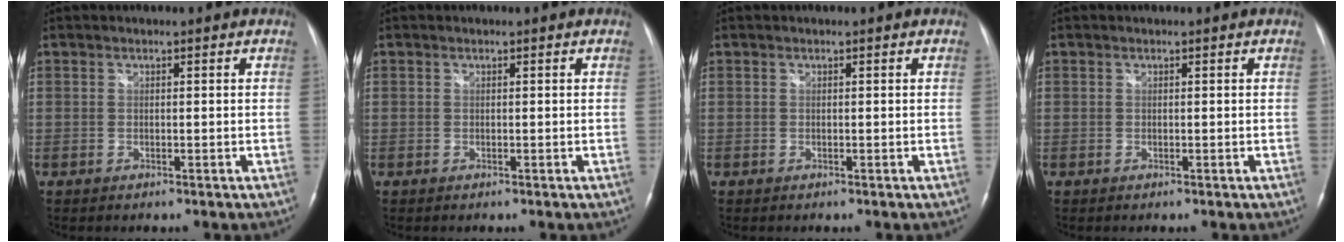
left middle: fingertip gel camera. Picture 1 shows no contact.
{"total": 0.0}
{"total": 0.0}
{"total": 0.0}